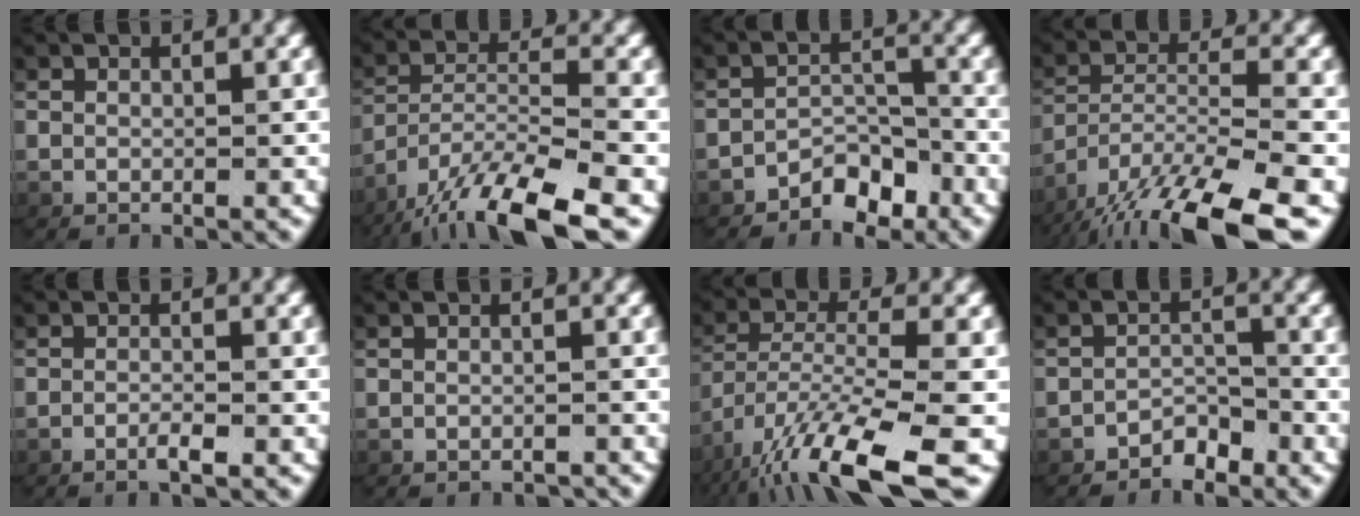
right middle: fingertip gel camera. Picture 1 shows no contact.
{"total": 7.6, "force": [-3.7, 2.8, 6.0], "torque": [-0.116, -0.018, -0.048]}
{"total": 3.4, "force": [-2.9, 1.4, 1.1], "torque": [-0.007, 0.002, -0.052]}
{"total": 8.4, "force": [-4.4, 3.3, 6.3], "torque": [-0.131, -0.030, -0.051]}
{"total": 1.5, "force": [-1.1, 0.3, 0.9], "torque": [-0.025, 0.003, -0.023]}
{"total": 1.5, "force": [-1.5, -0.2, 0.0], "torque": [-0.002, -0.004, -0.021]}
{"total": 7.1, "force": [-3.8, 2.0, 5.7], "torque": [-0.134, -0.033, -0.035]}
{"total": 2.6, "force": [-2.4, 0.8, 0.4], "torque": [-0.001, -0.001, -0.044]}